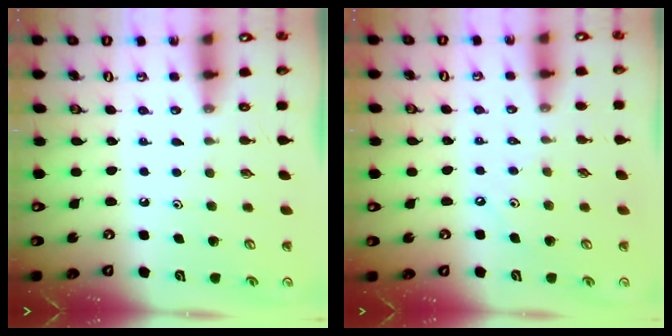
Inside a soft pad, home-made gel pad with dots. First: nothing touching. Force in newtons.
{"total": 2.1, "press": 2.0, "slide": 0.3}